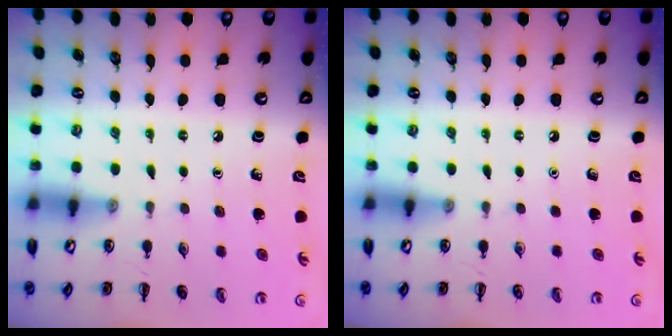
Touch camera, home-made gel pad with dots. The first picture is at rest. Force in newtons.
{"total": 0.0}